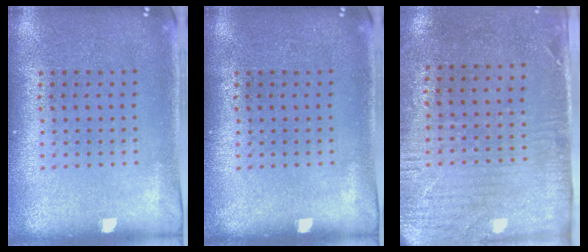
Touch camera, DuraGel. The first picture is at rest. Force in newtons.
{"total": 0.0}
{"total": 2.9, "press": 2.4, "slide": 1.7}